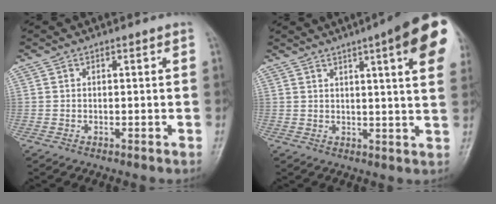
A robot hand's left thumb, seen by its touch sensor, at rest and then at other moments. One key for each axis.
{"total": 16.7, "fx": 7.7, "fy": 2.9, "fz": 14.6, "tx": -0.176, "ty": -0.013, "tz": 0.086}